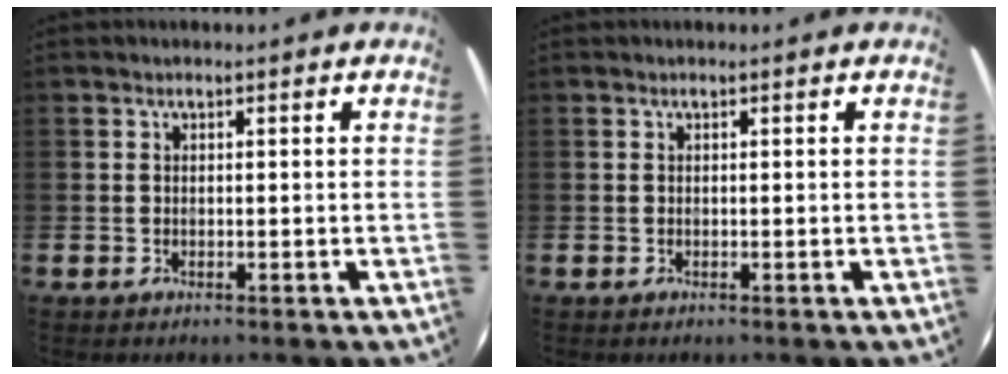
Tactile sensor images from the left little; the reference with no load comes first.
{"total": 0.0}